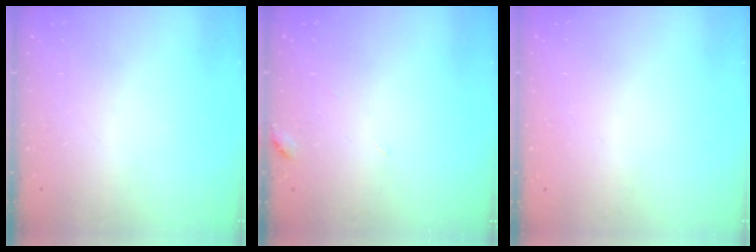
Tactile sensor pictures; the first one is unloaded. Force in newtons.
{"total": 3.9, "press": 3.8, "slide": 0.4}
{"total": 1.8, "press": 1.8, "slide": 0.1}